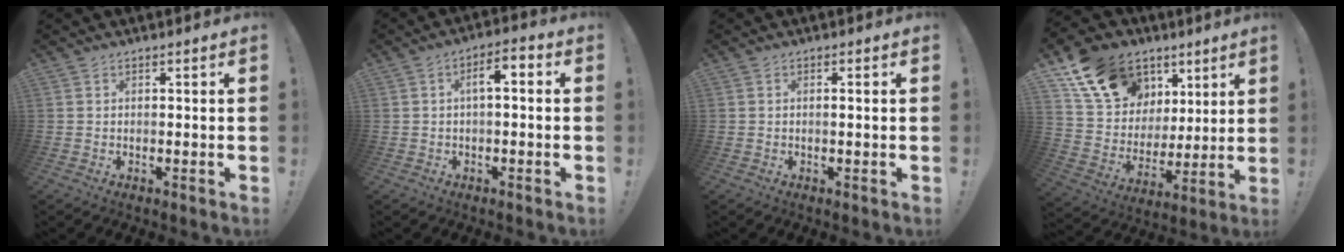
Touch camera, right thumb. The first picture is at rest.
{"total": 5.0, "force": [-0.1, 1.9, 4.6], "torque": [-0.078, 0.012, -0.006]}
{"total": 1.0, "force": [0.1, -0.2, 1.0], "torque": [-0.011, -0.003, -0.001]}
{"total": 17.8, "force": [10.1, 12.8, 7.2], "torque": [-0.126, -0.053, 0.207]}